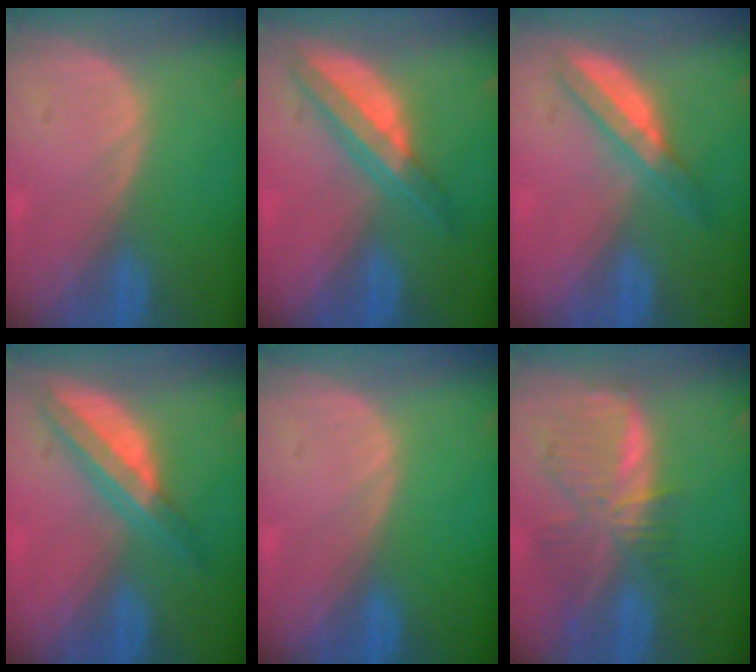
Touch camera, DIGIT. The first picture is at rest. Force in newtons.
{"total": 6.6, "press": 5.8, "slide": 3.2}
{"total": 5.0, "press": 4.9, "slide": 1.3}
{"total": 6.7, "press": 5.8, "slide": 3.3}
{"total": 0.0}
{"total": 8.8, "press": 7.7, "slide": 4.4}